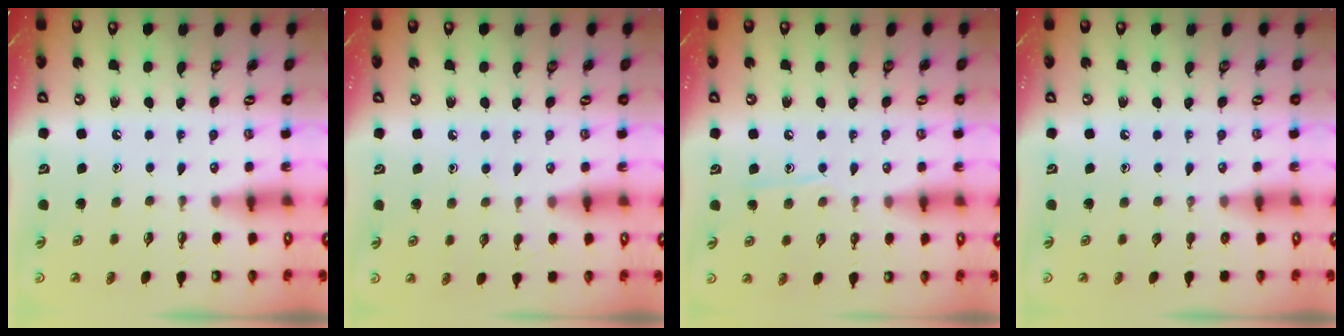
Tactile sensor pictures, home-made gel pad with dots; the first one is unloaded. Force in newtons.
{"total": 4.8, "press": 4.8, "slide": 0.6}
{"total": 6.9, "press": 6.8, "slide": 0.8}
{"total": 0.0}